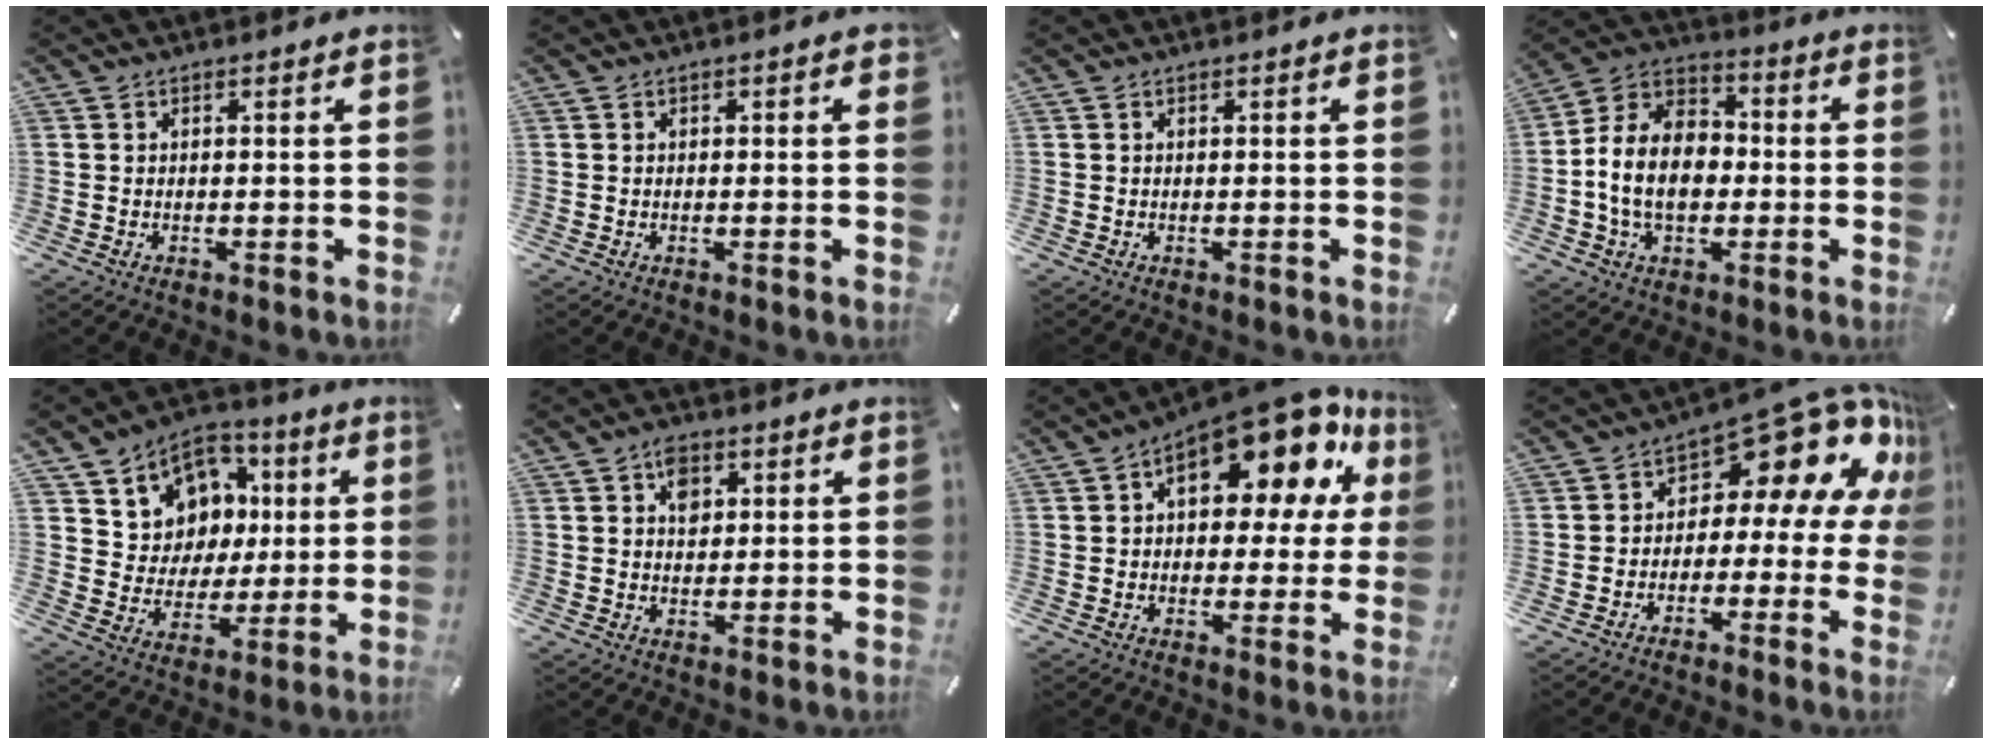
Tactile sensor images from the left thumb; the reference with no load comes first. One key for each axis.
{"total": 0.9, "fx": 0.1, "fy": 0.5, "fz": 0.7, "tx": -0.004, "ty": 0.001, "tz": -0.002}
{"total": 0.0}
{"total": 12.6, "fx": -2.6, "fy": 9.6, "fz": 7.7, "tx": -0.192, "ty": 0.019, "tz": -0.052}
{"total": 10.5, "fx": 2.6, "fy": 10.1, "fz": 1.2, "tx": -0.028, "ty": -0.031, "tz": 0.055}
{"total": 4.7, "fx": 1.5, "fy": 3.6, "fz": 2.6, "tx": -0.027, "ty": -0.005, "tz": 0.020}
{"total": 18.2, "fx": 9.5, "fy": 8.5, "fz": 13.0, "tx": -0.189, "ty": -0.064, "tz": 0.156}
{"total": 14.8, "fx": 7.6, "fy": 7.5, "fz": 10.3, "tx": -0.142, "ty": -0.059, "tz": 0.122}